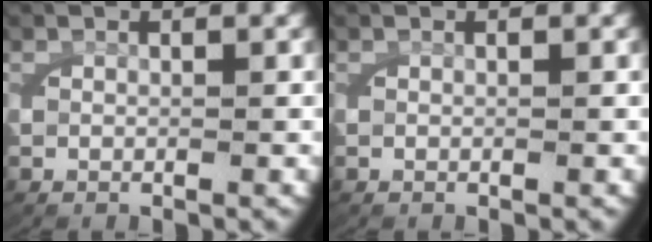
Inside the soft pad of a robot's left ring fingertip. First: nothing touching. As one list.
[{"total": 0.0}]